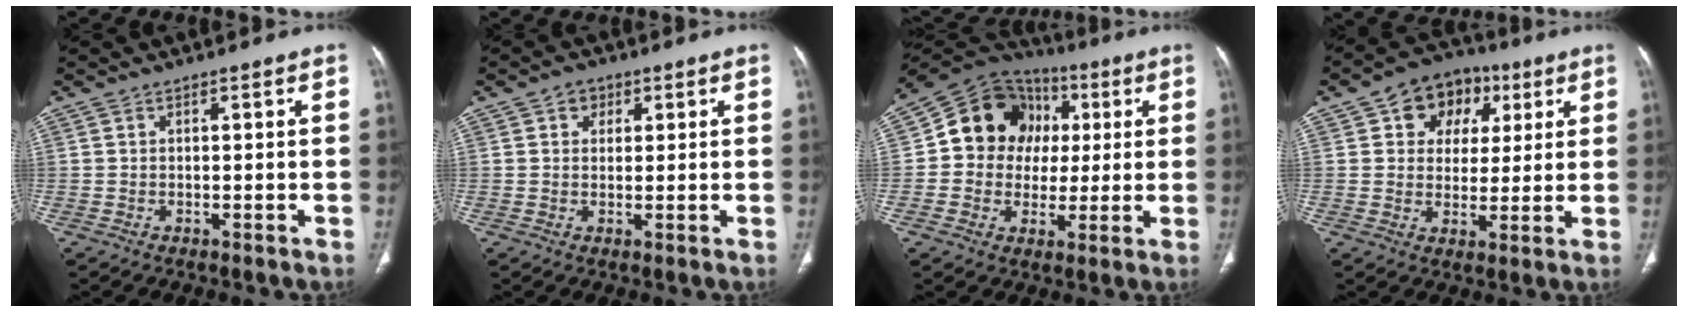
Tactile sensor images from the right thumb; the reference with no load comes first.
{"total": 3.1, "force": [1.3, 2.6, 1.1], "torque": [0.004, -0.003, 0.016]}
{"total": 16.3, "force": [2.3, 14.2, 7.7], "torque": [-0.084, 0.027, 0.034]}
{"total": 11.7, "force": [4.6, 9.3, 5.4], "torque": [-0.034, -0.001, 0.068]}